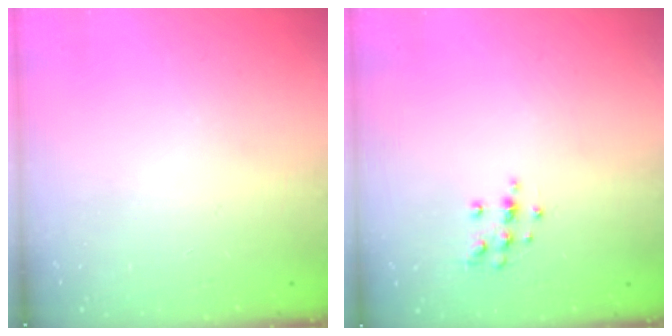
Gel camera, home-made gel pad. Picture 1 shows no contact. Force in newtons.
{"total": 9.0, "press": 8.9, "slide": 0.8}